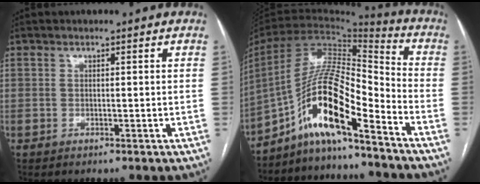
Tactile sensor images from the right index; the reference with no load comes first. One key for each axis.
{"total": 14.4, "fx": -9.1, "fy": 2.0, "fz": 10.9, "tx": -0.202, "ty": 0.019, "tz": -0.162}